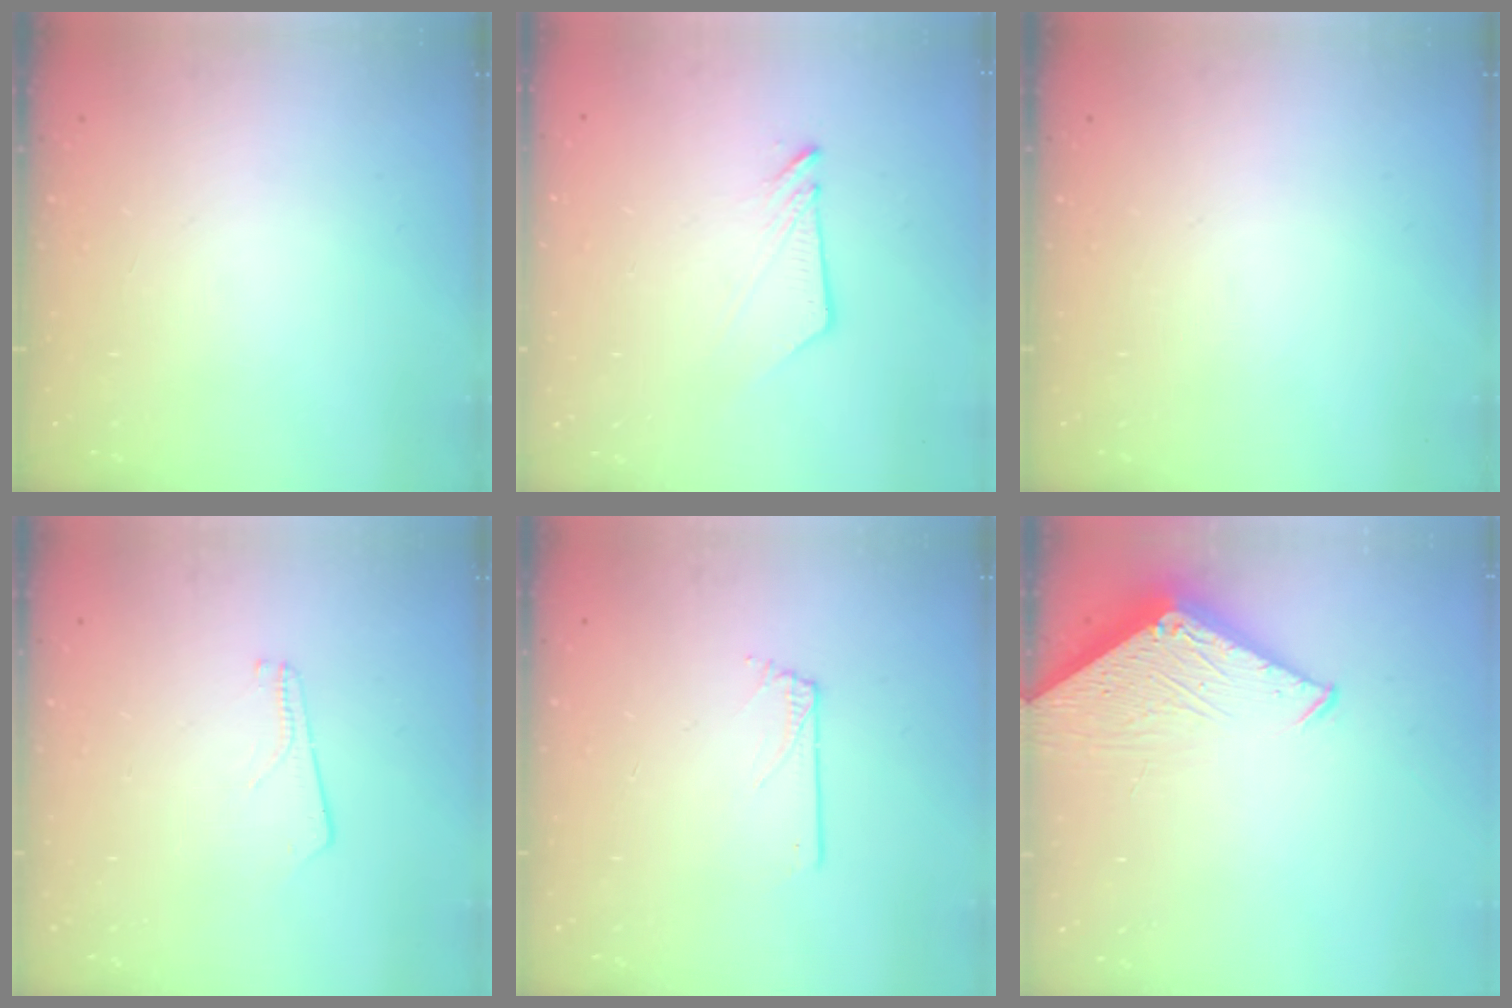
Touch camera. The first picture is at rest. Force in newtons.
{"total": 6.1, "press": 6.1, "slide": 0.2}
{"total": 0.0}
{"total": 2.6, "press": 2.6, "slide": 0.3}
{"total": 0.5, "press": 0.5, "slide": 0.0}
{"total": 4.5, "press": 4.5, "slide": 0.5}